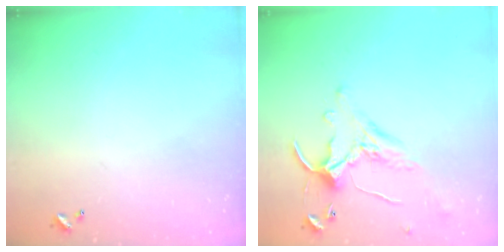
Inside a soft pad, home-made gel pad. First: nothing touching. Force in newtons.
{"total": 1.1, "press": 0.3, "slide": 1.0}